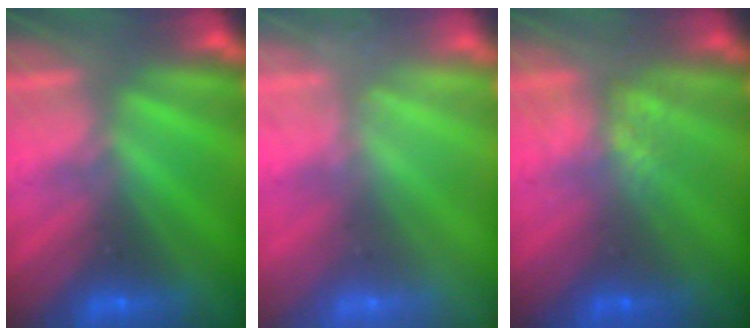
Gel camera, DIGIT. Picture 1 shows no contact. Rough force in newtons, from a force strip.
{"total": 2.4}
{"total": 3.6}